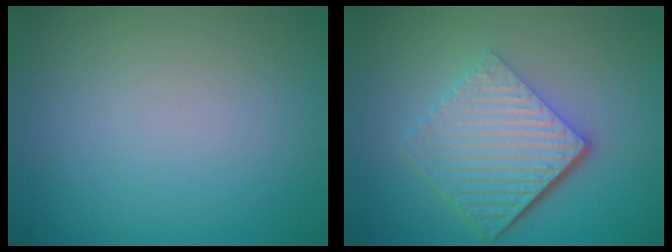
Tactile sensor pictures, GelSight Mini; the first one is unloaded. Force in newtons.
{"total": 7.0, "press": 4.5, "slide": 5.3}